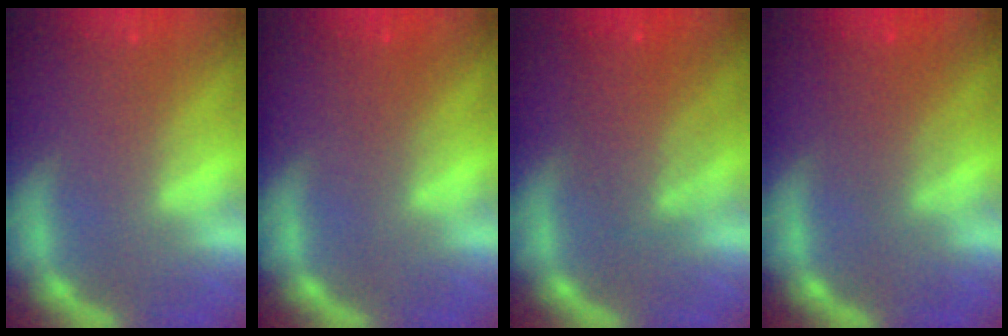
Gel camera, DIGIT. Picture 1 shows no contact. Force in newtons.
{"total": 1.4}
{"total": 5.1}
{"total": 3.1}